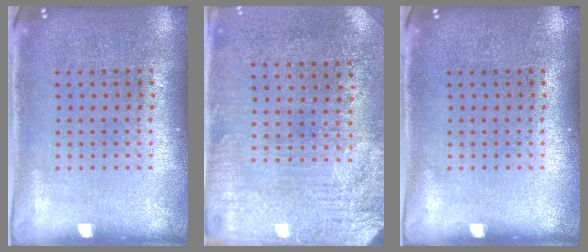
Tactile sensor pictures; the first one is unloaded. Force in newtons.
{"total": 3.3, "press": 2.7, "slide": 1.8}
{"total": 0.0}